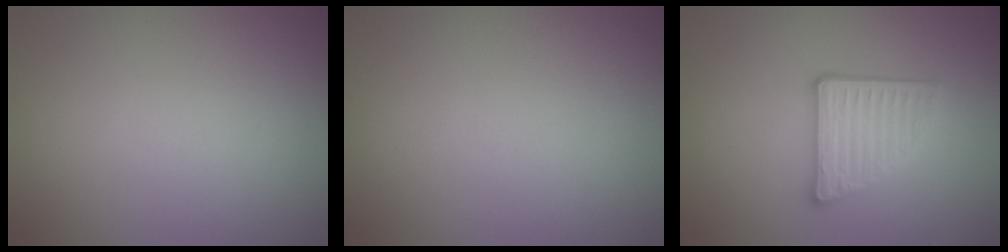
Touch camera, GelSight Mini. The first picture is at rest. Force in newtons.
{"total": 0.0}
{"total": 4.0, "press": 3.2, "slide": 2.4}